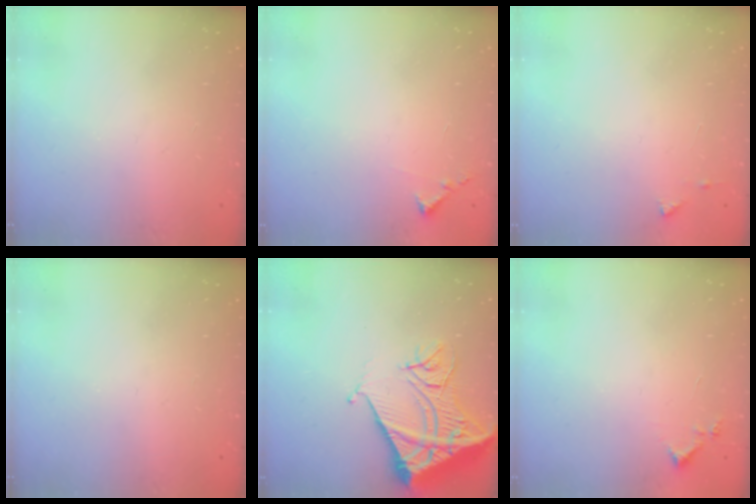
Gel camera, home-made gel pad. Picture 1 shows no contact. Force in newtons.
{"total": 5.2, "press": 5.2, "slide": 0.6}
{"total": 4.1, "press": 4.1, "slide": 0.5}
{"total": 0.0}
{"total": 16.2, "press": 16.1, "slide": 2.1}
{"total": 4.9, "press": 4.8, "slide": 0.5}